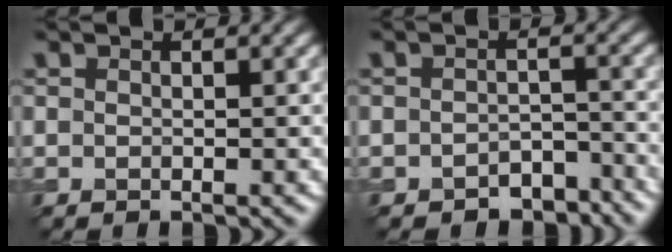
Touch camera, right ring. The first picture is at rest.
{"total": 3.1, "force": [-2.5, 1.5, 1.0], "torque": [-0.008, 0.001, -0.035]}